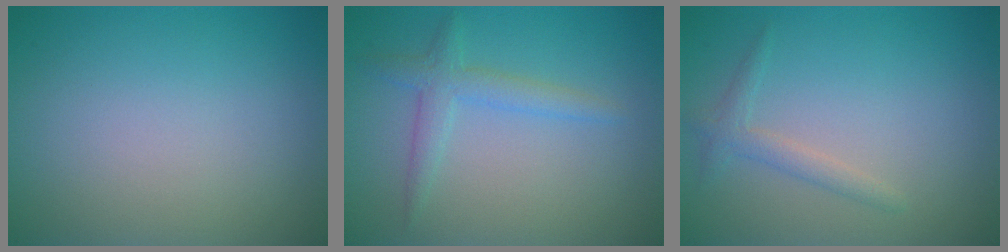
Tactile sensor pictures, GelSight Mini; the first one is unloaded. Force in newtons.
{"total": 2.3, "press": 2.3, "slide": 0.1}
{"total": 1.5, "press": 1.5, "slide": 0.0}